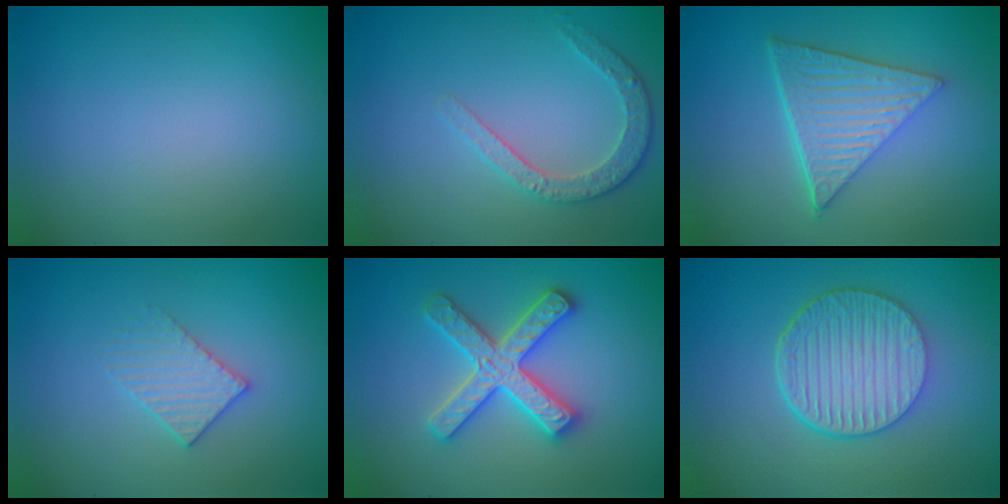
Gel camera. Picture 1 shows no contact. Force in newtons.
{"total": 2.9, "press": 2.8, "slide": 0.7}
{"total": 6.7, "press": 4.5, "slide": 4.9}
{"total": 2.3, "press": 2.2, "slide": 0.3}
{"total": 4.9, "press": 4.9, "slide": 0.8}
{"total": 6.6, "press": 4.7, "slide": 4.6}